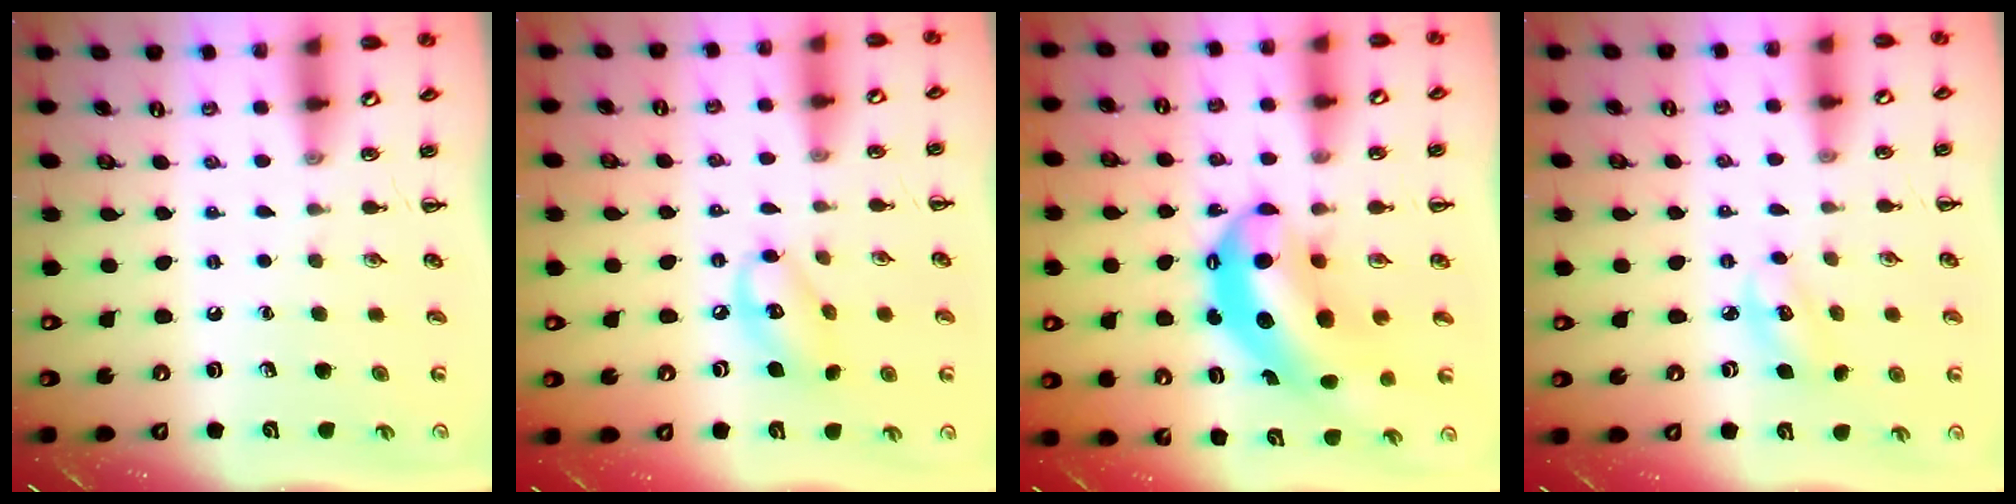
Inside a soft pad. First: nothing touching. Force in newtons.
{"total": 10.1, "press": 9.9, "slide": 1.9}
{"total": 11.1, "press": 10.8, "slide": 2.6}
{"total": 3.9, "press": 3.8, "slide": 0.9}